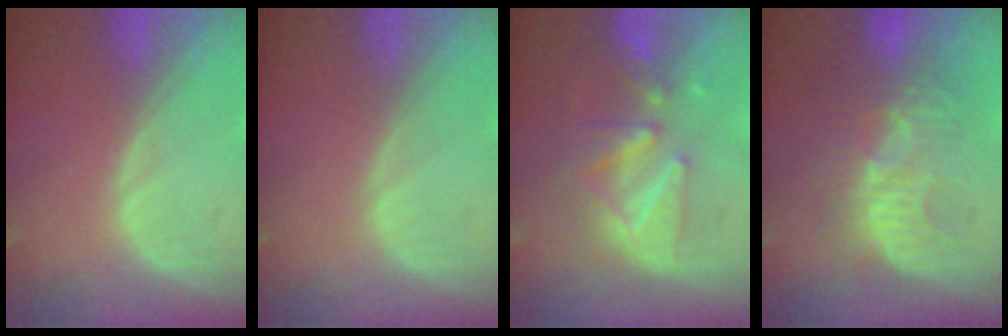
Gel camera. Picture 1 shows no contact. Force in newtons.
{"total": 0.0}
{"total": 8.6, "press": 8.0, "slide": 3.1}
{"total": 9.2, "press": 8.8, "slide": 2.8}